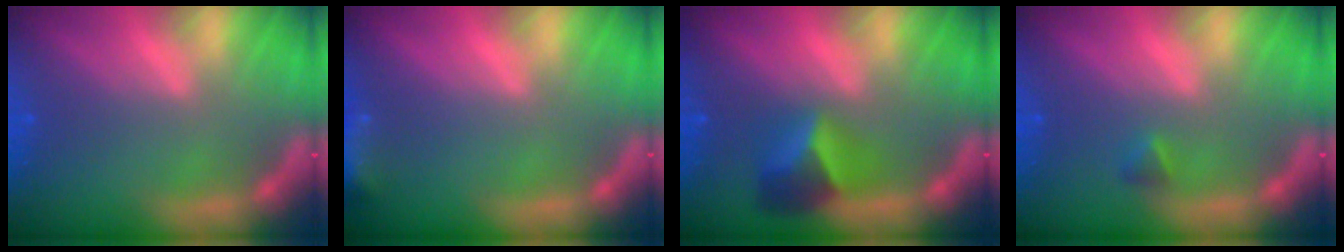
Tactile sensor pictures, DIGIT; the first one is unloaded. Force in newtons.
{"total": 4.9}
{"total": 4.0}
{"total": 0.9}